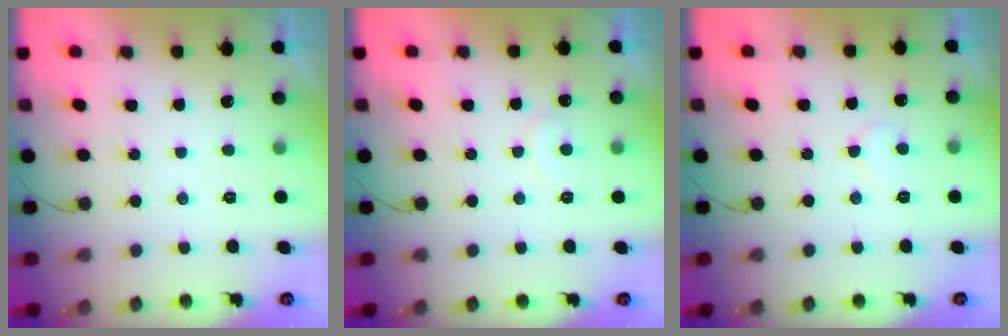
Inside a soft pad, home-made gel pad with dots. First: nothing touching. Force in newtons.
{"total": 5.4, "press": 5.4, "slide": 0.3}
{"total": 5.5, "press": 5.5, "slide": 0.3}